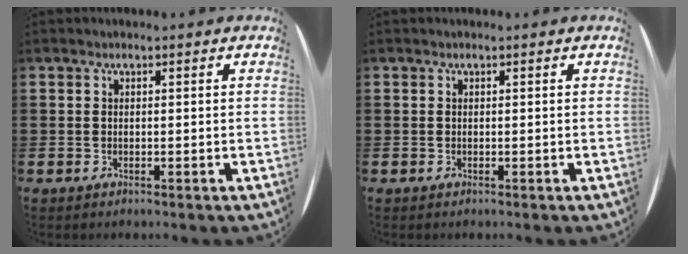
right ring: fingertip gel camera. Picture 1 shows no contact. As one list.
[{"total": 0.0}]